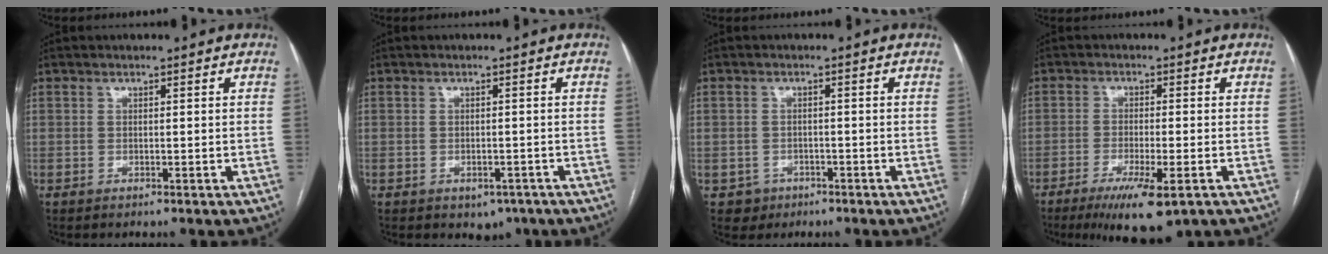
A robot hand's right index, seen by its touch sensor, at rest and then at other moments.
{"total": 3.0, "force": [-1.8, 2.0, 1.3], "torque": [-0.007, 0.003, -0.013]}
{"total": 3.0, "force": [-1.3, 2.7, -0.1], "torque": [0.011, 0.013, -0.019]}
{"total": 9.2, "force": [-5.4, 1.4, 7.2], "torque": [-0.116, -0.023, -0.082]}